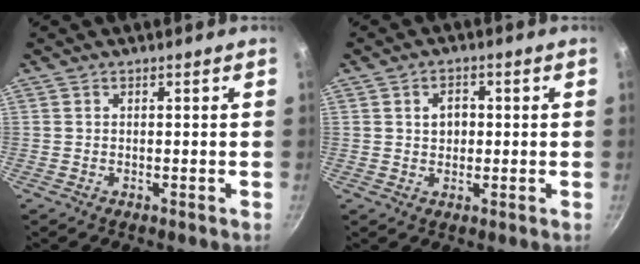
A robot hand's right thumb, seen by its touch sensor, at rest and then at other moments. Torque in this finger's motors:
{"motor_torque": [-0.13, -0.38, -0.18, 0.18, 0.00]}